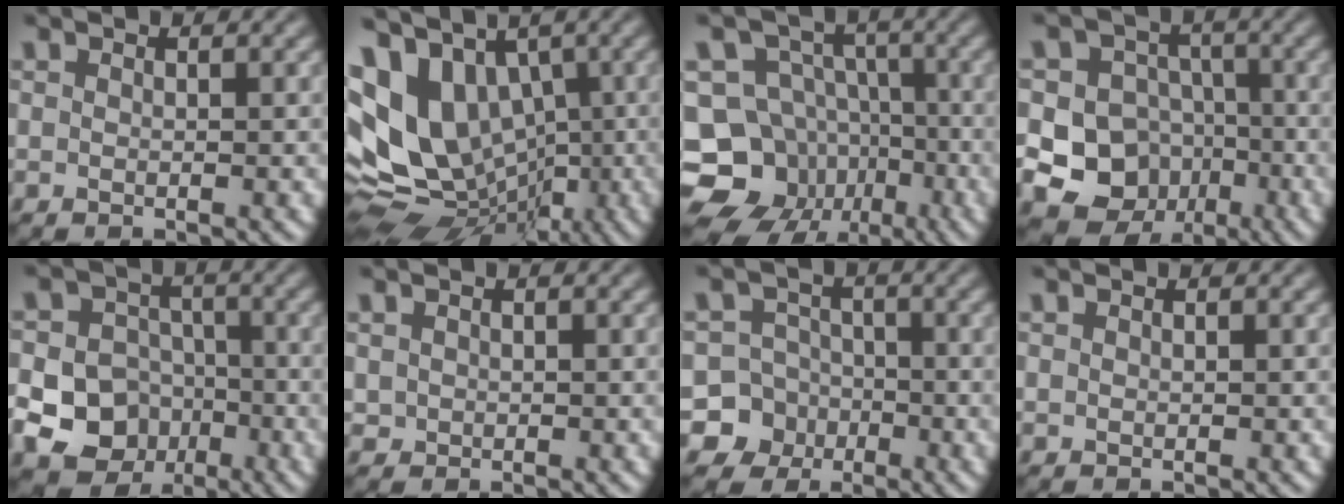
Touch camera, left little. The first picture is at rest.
{"total": 11.7, "force": [1.4, 8.4, 8.0], "torque": [-0.156, -0.003, 0.031]}
{"total": 13.5, "force": [-6.9, 10.9, 4.2], "torque": [-0.079, -0.020, -0.119]}
{"total": 11.9, "force": [-3.5, 10.8, 3.7], "torque": [-0.082, -0.008, -0.065]}
{"total": 14.5, "force": [-5.1, 13.1, 3.5], "torque": [-0.099, -0.031, -0.086]}
{"total": 0.5, "force": [0.0, 0.5, 0.0], "torque": [0.003, -0.003, 0.004]}
{"total": 9.4, "force": [-3.9, 8.5, 1.0], "torque": [-0.033, -0.019, -0.083]}
{"total": 0.0}